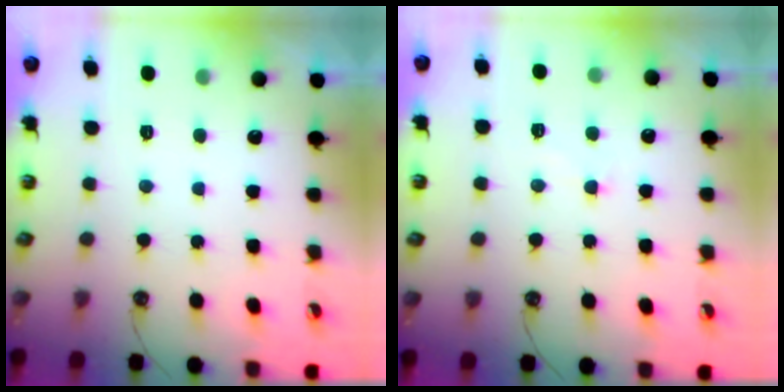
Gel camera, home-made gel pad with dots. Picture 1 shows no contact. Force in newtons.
{"total": 1.8, "press": 1.7, "slide": 0.6}